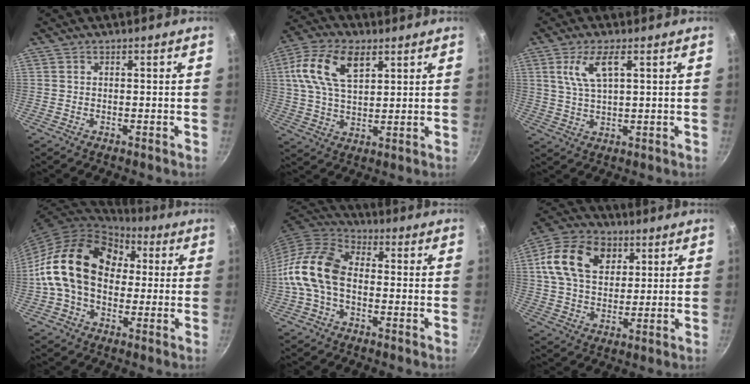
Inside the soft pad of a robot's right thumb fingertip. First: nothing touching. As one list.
[{"total": 13.0, "force": [4.8, 7.3, 9.7], "torque": [-0.177, 0.000, 0.084]}, {"total": 7.0, "force": [2.6, 2.5, 6.1], "torque": [-0.118, -0.001, 0.055]}, {"total": 19.4, "force": [1.8, 14.1, 13.2], "torque": [-0.208, 0.039, 0.019]}, {"total": 12.9, "force": [-1.8, 8.4, 9.7], "torque": [-0.176, 0.038, -0.056]}, {"total": 15.2, "force": [4.9, 10.8, 9.6], "torque": [-0.152, 0.003, 0.075]}]